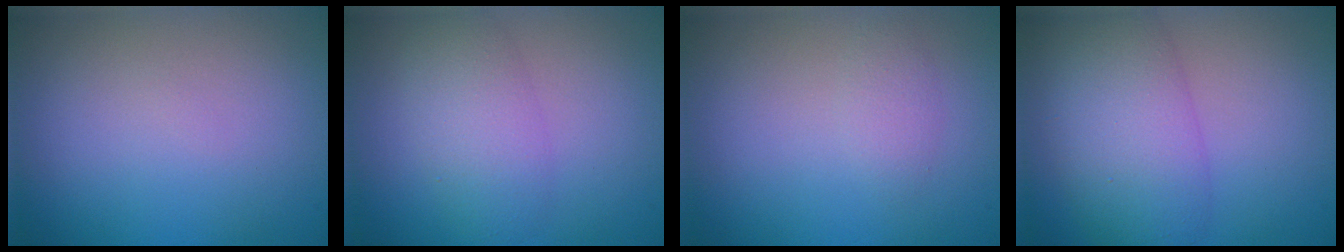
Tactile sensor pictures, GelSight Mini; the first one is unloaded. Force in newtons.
{"total": 3.8, "press": 3.8, "slide": 0.1}
{"total": 1.1, "press": 1.1, "slide": 0.1}
{"total": 7.3, "press": 7.3, "slide": 0.3}